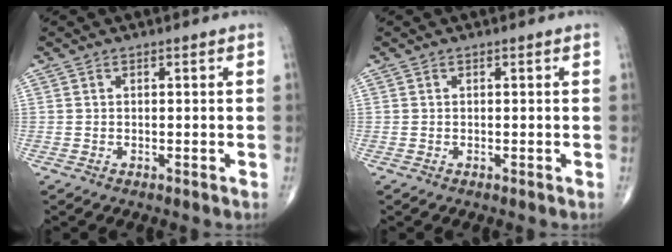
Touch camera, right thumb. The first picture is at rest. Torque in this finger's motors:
{"motor_torque": [0.21, 0.09, 0.11, 0.02, 0.02]}